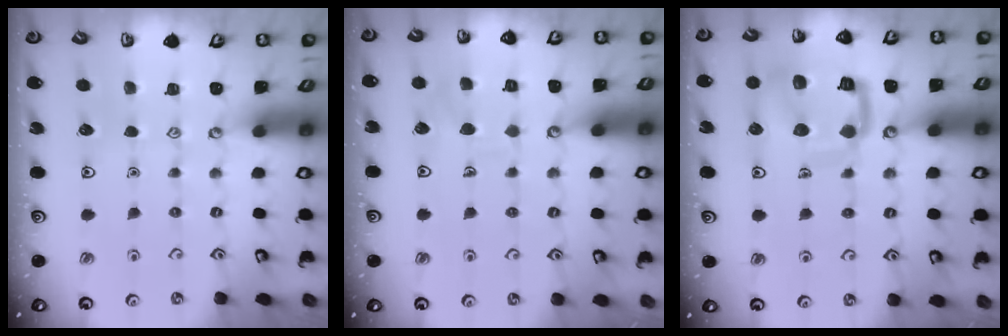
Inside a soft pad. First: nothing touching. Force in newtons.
{"total": 7.3, "press": 7.3, "slide": 0.7}
{"total": 13.1, "press": 13.0, "slide": 1.5}